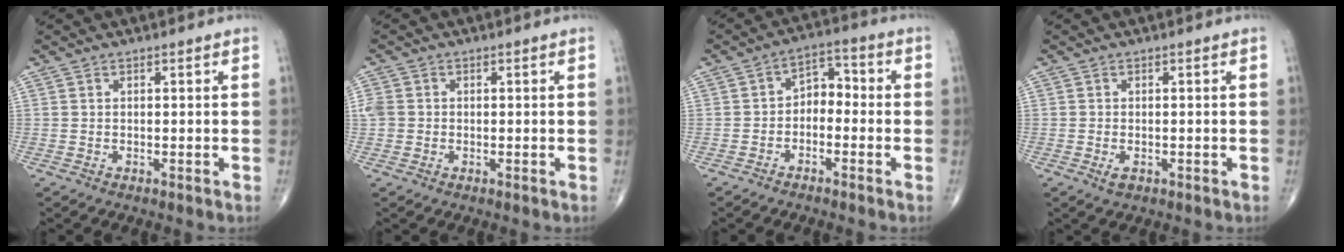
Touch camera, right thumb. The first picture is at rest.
{"total": 3.1, "force": [0.0, 2.8, 1.4], "torque": [-0.027, 0.009, 0.002]}
{"total": 5.3, "force": [-1.4, 3.7, 3.5], "torque": [-0.034, 0.034, -0.039]}
{"total": 1.6, "force": [-0.6, 0.9, 1.2], "torque": [-0.019, 0.000, -0.009]}